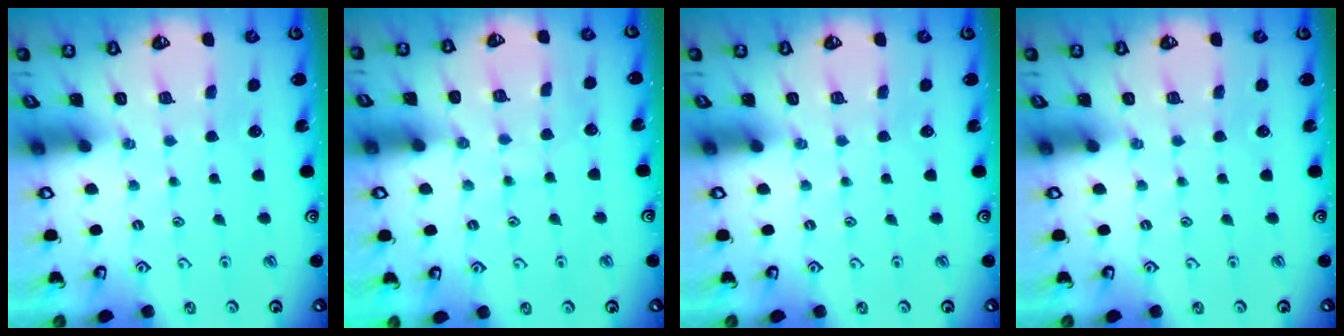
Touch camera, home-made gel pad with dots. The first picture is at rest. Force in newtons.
{"total": 5.4, "press": 5.4, "slide": 0.5}
{"total": 0.0}
{"total": 0.0}